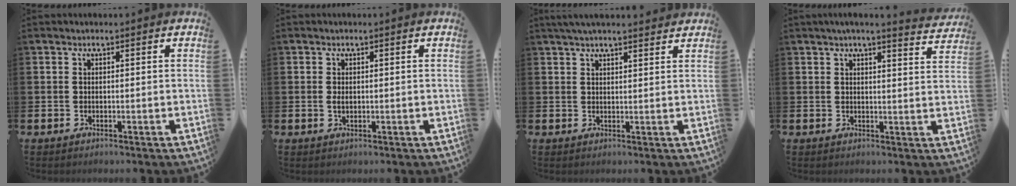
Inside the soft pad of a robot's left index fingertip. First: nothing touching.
{"total": 0.9, "force": [0.1, 0.5, 0.7], "torque": [-0.010, 0.002, -0.001]}
{"total": 3.3, "force": [3.0, 0.3, 1.2], "torque": [-0.028, -0.005, 0.055]}
{"total": 3.9, "force": [3.7, -0.3, 1.3], "torque": [-0.025, -0.018, 0.063]}